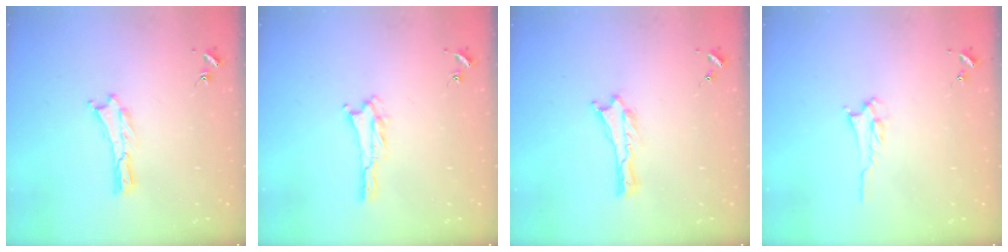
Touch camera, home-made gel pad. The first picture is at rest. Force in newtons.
{"total": 2.1, "press": 2.1, "slide": 0.3}
{"total": 0.0}
{"total": 2.2, "press": 2.2, "slide": 0.3}